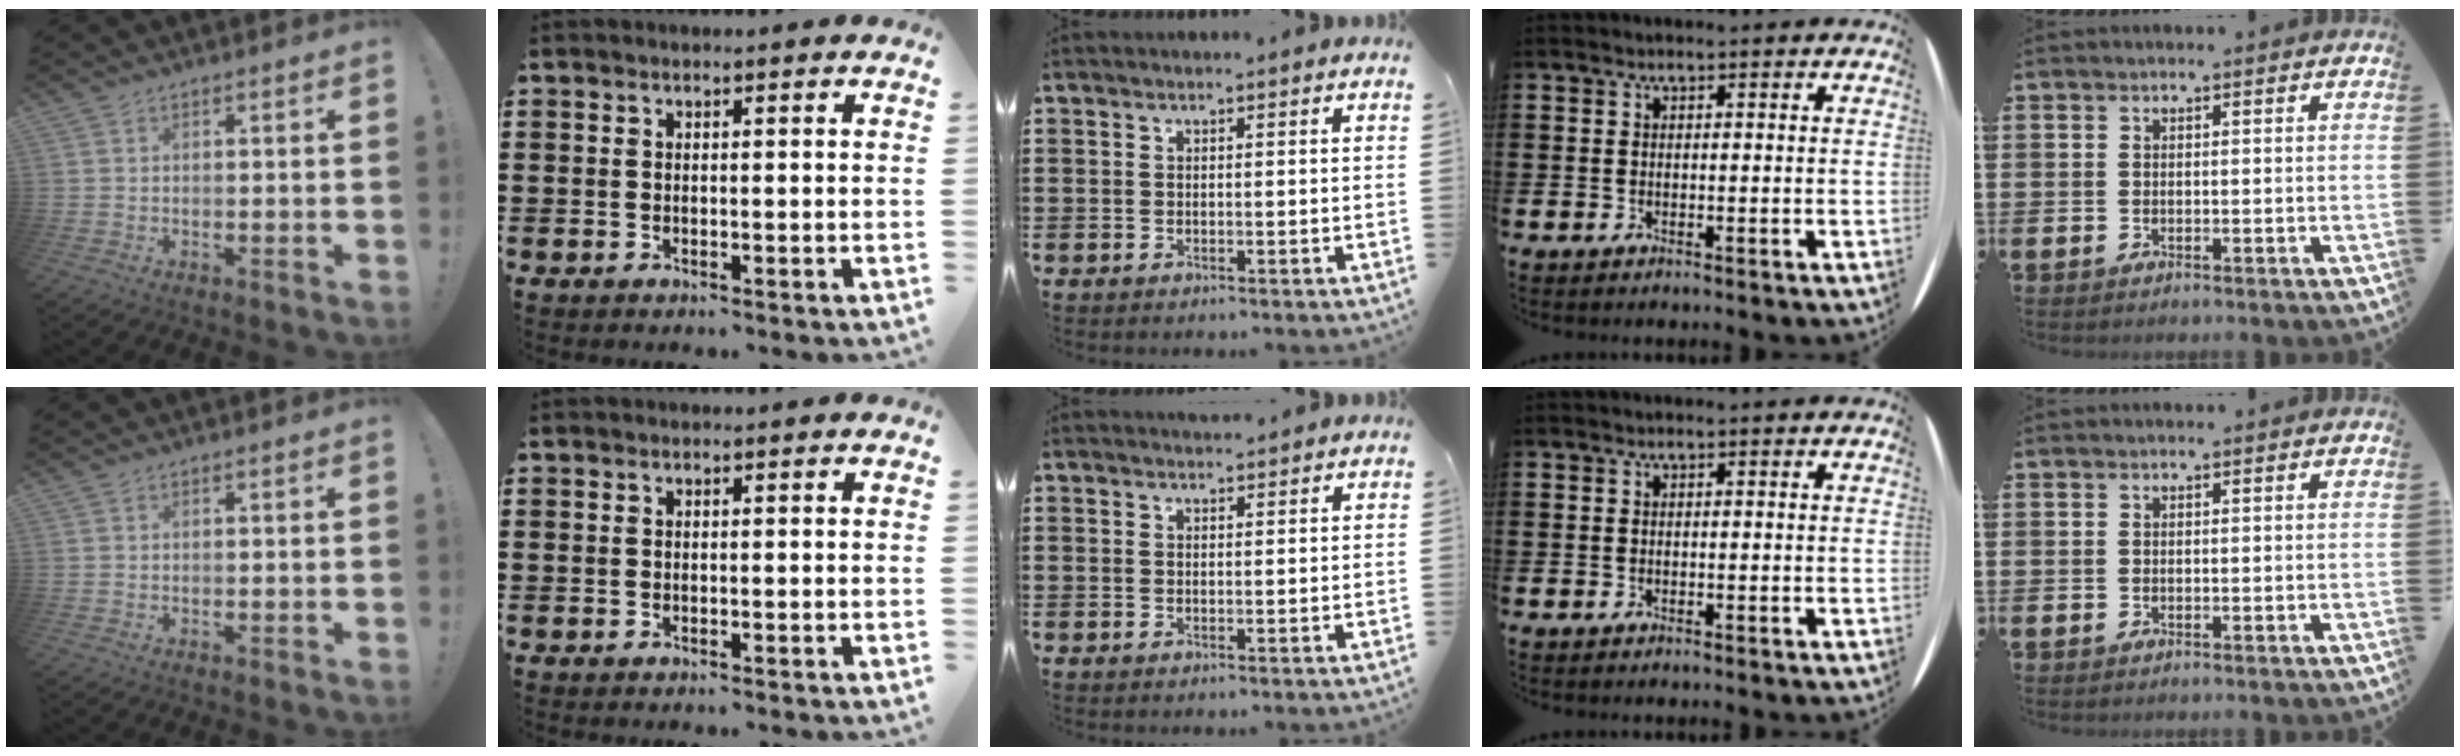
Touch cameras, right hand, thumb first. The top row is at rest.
{"middle": {"total": 1.1, "force": [1.1, 0.2, 0.0], "torque": [-0.004, -0.001, 0.022]}}